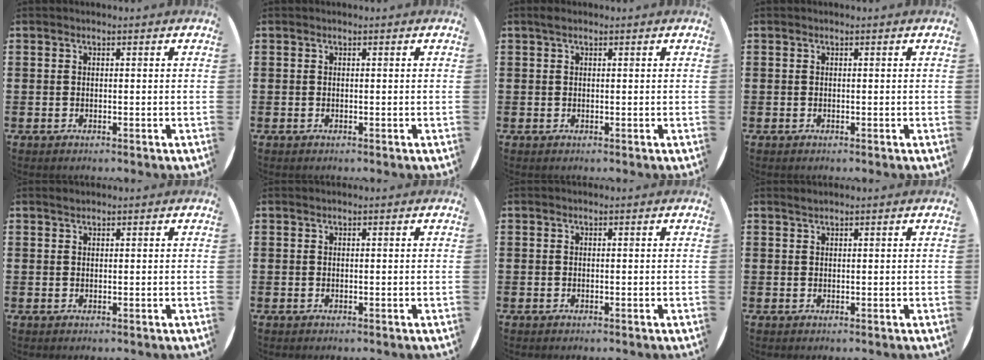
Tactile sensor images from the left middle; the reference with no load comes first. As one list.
[{"total": 0.0}, {"total": 0.7, "force": [0.5, 0.4, 0.4], "torque": [0.000, 0.001, 0.007]}, {"total": 0.0}, {"total": 0.6, "force": [0.6, 0.1, 0.1], "torque": [-0.002, 0.001, 0.012]}, {"total": 0.0}, {"total": 0.0}, {"total": 0.7, "force": [0.7, -0.1, 0.1], "torque": [-0.002, -0.001, 0.013]}]